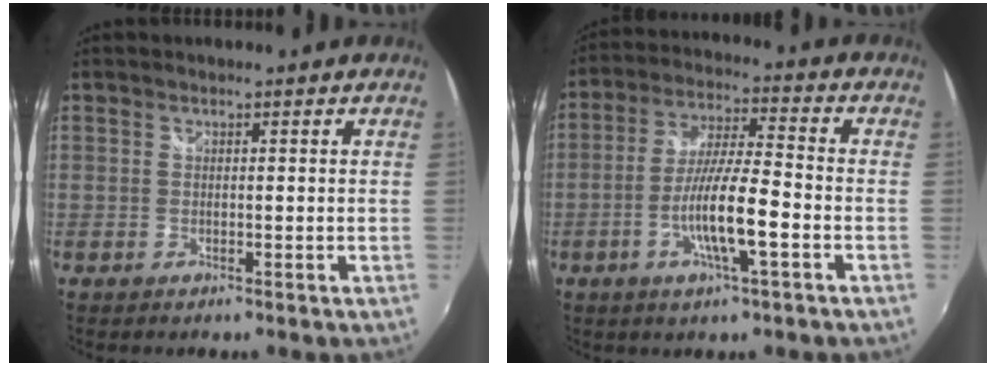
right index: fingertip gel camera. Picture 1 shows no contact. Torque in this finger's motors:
{"motor_torque": [1.44, -0.70, 0.88, 0.21]}